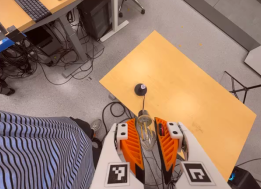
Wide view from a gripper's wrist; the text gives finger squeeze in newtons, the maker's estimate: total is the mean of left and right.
{"total": 21.0, "left": 24.7, "right": 17.3}